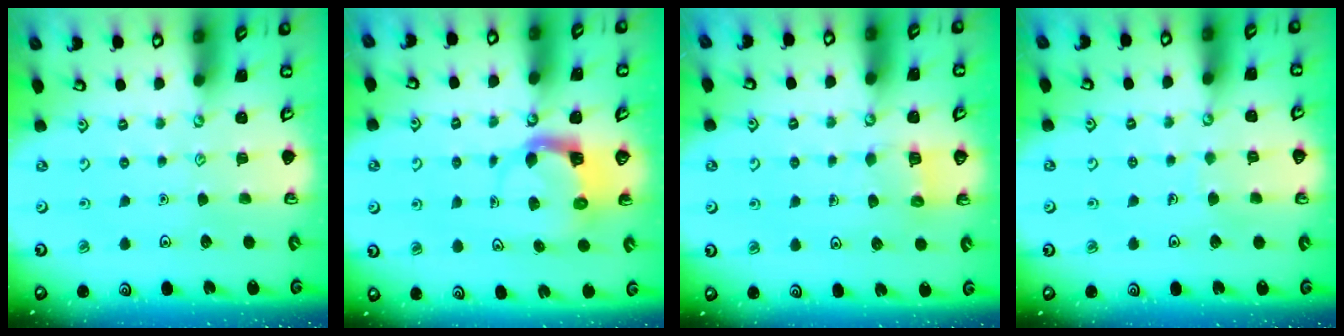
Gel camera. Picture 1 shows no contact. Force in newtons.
{"total": 3.8, "press": 3.8, "slide": 0.7}
{"total": 4.8, "press": 4.7, "slide": 0.3}
{"total": 2.3, "press": 2.3, "slide": 0.1}